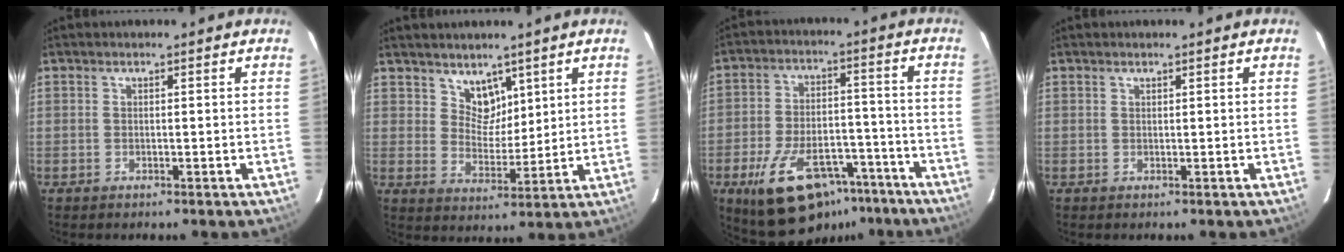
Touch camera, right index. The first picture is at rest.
{"total": 5.7, "force": [4.0, 3.8, 1.5], "torque": [-0.014, 0.002, 0.077]}
{"total": 18.9, "force": [-11.8, 9.6, 11.3], "torque": [-0.217, 0.002, -0.171]}
{"total": 0.0}